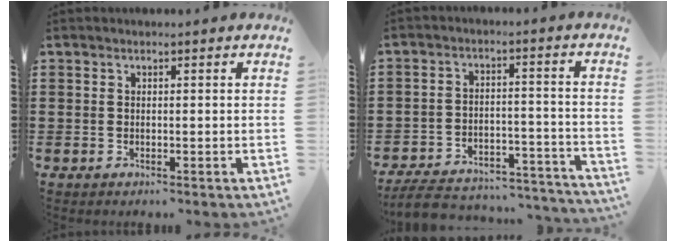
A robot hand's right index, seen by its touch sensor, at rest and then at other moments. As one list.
[{"total": 6.7, "force": [-6.3, 1.2, 2.0], "torque": [-0.037, 0.011, -0.124]}]